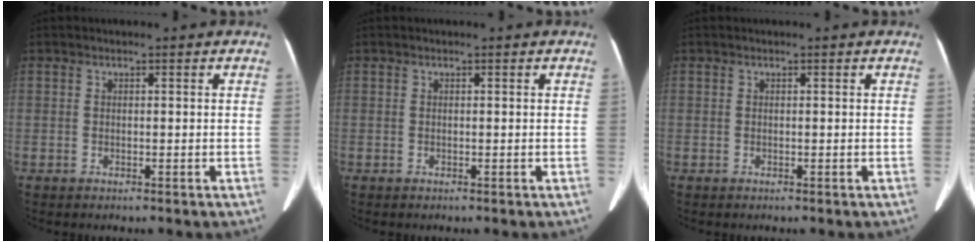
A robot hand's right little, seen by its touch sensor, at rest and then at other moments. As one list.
[{"total": 0.0}, {"total": 0.0}]